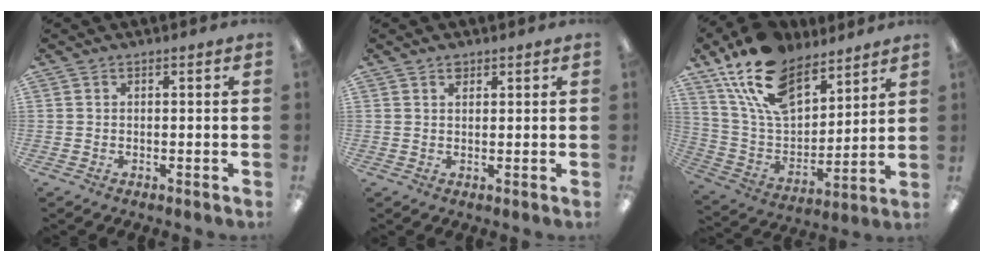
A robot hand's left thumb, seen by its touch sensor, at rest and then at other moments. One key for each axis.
{"total": 1.7, "fx": 1.3, "fy": 0.9, "fz": 0.7, "tx": -0.008, "ty": -0.003, "tz": 0.022}
{"total": 19.4, "fx": 13.7, "fy": 9.9, "fz": 9.6, "tx": -0.198, "ty": -0.063, "tz": 0.253}